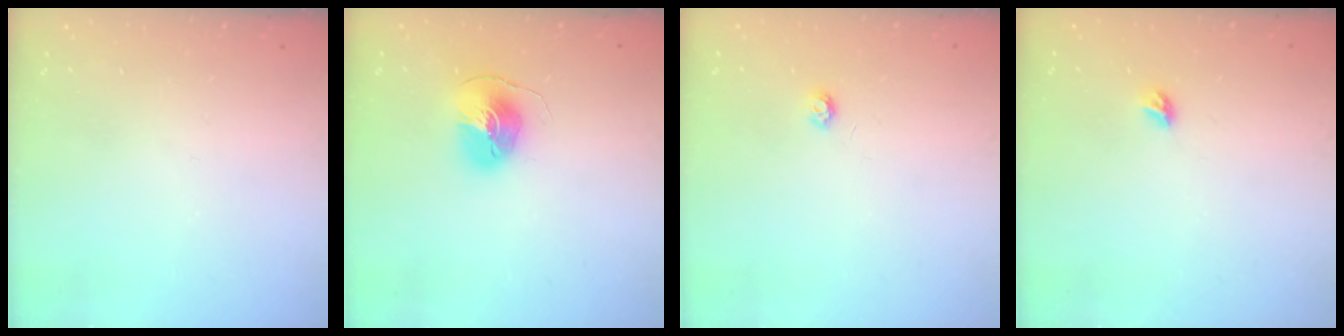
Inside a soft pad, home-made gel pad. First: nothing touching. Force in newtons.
{"total": 8.1, "press": 8.1, "slide": 0.1}
{"total": 3.9, "press": 3.9, "slide": 0.5}
{"total": 5.4, "press": 5.4, "slide": 0.5}